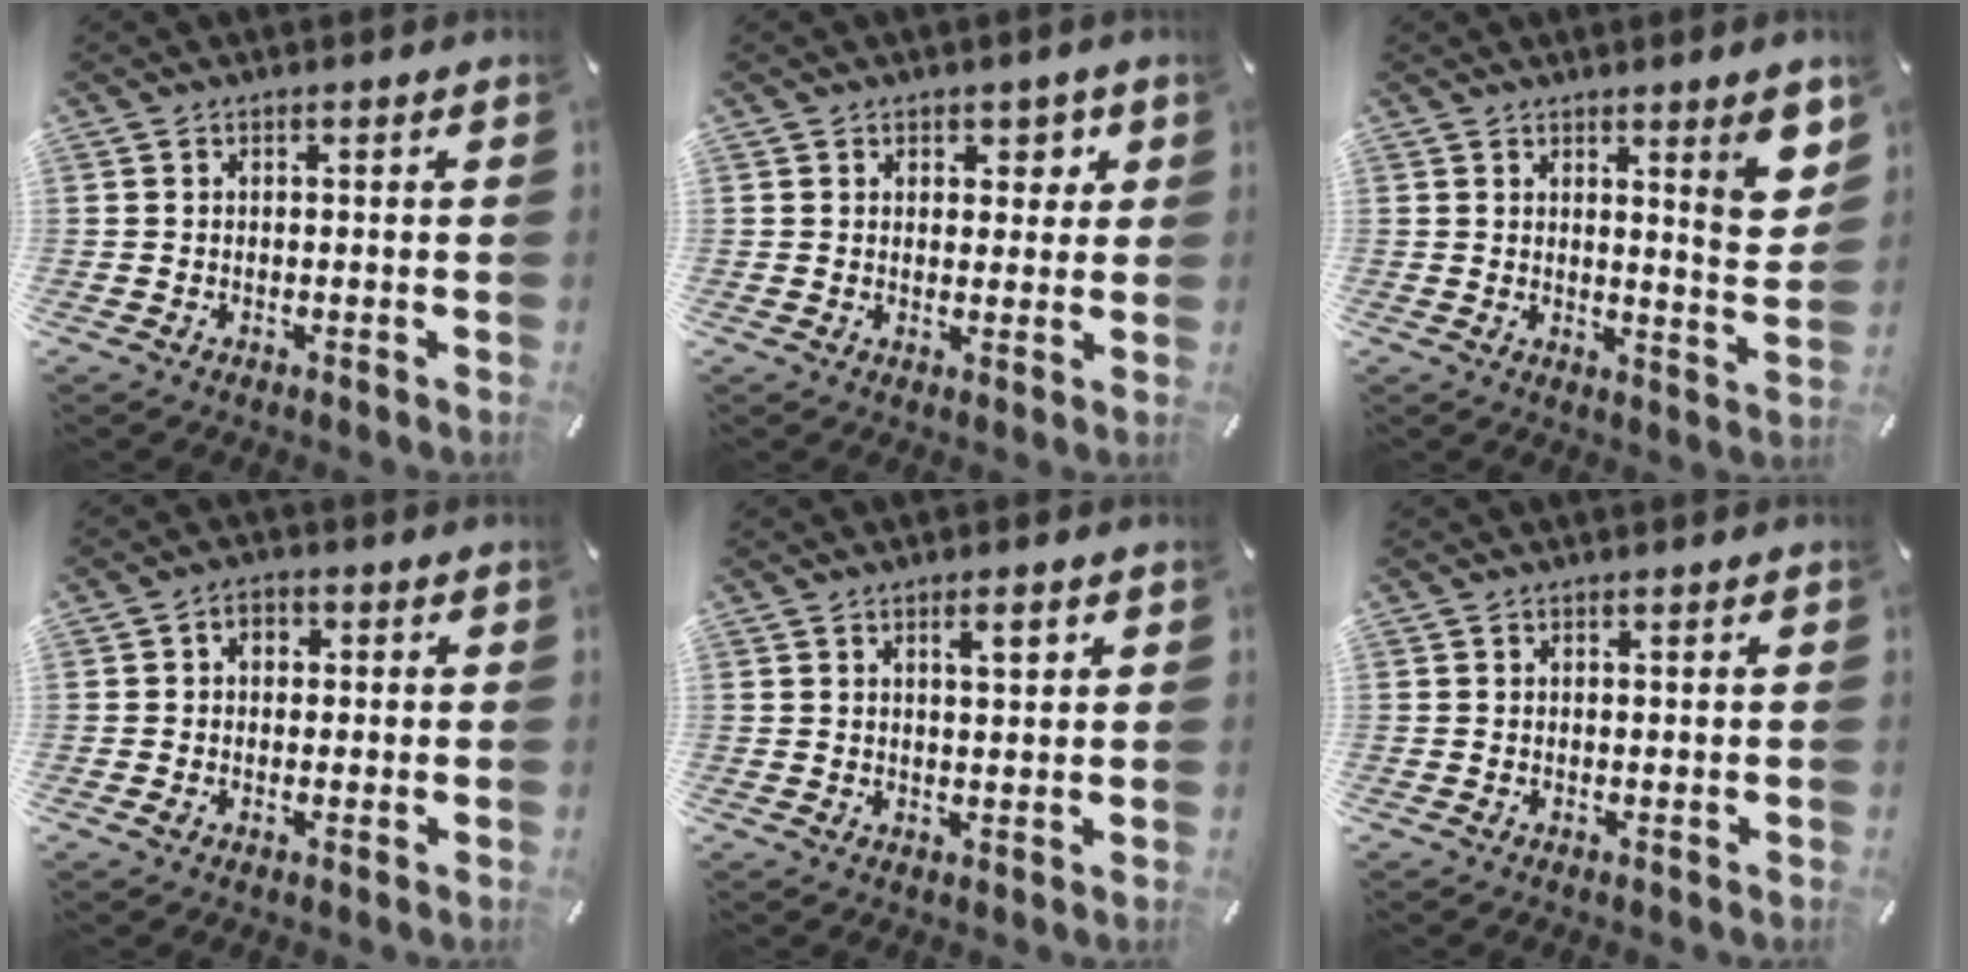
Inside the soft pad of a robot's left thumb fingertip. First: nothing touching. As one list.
[{"total": 3.6, "force": [1.6, 3.0, 1.3], "torque": [0.006, -0.007, 0.018]}, {"total": 7.1, "force": [4.8, 0.7, 5.2], "torque": [-0.067, -0.043, 0.074]}, {"total": 3.4, "force": [-0.2, 2.7, 2.1], "torque": [-0.024, 0.004, -0.008]}, {"total": 3.8, "force": [1.9, 1.0, 3.2], "torque": [-0.050, -0.003, 0.027]}, {"total": 0.0}]